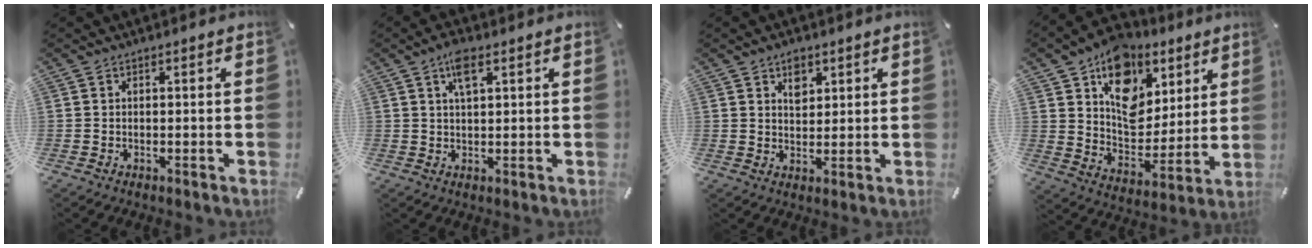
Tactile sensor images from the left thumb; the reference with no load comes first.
{"total": 5.0, "force": [2.5, 1.9, 3.8], "torque": [-0.075, 0.004, 0.040]}
{"total": 3.9, "force": [2.1, 2.9, 1.5], "torque": [-0.011, -0.006, 0.034]}
{"total": 14.7, "force": [7.9, 10.9, 5.9], "torque": [-0.087, -0.061, 0.142]}